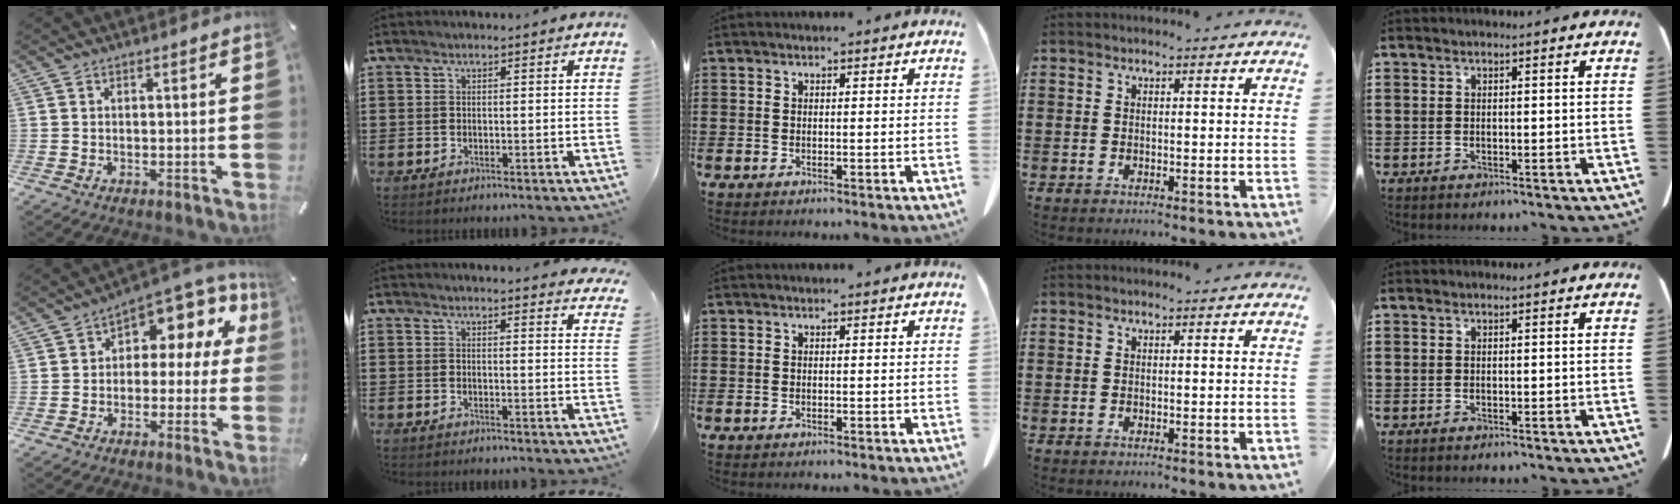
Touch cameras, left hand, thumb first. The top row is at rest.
{"thumb": {"total": 7.2, "force": [2.8, 4.9, 4.5], "torque": [-0.060, -0.037, 0.047]}, "index": {"total": 2.6, "force": [2.6, -0.3, 0.3], "torque": [-0.005, -0.013, 0.047]}}